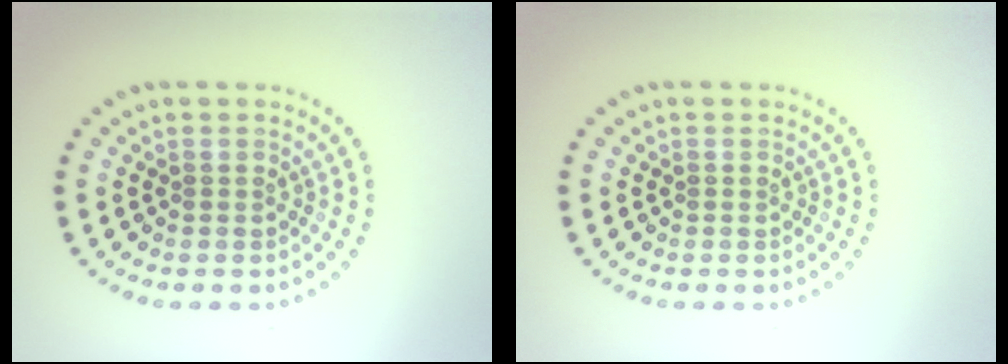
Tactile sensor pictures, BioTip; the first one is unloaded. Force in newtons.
{"total": 0.0}